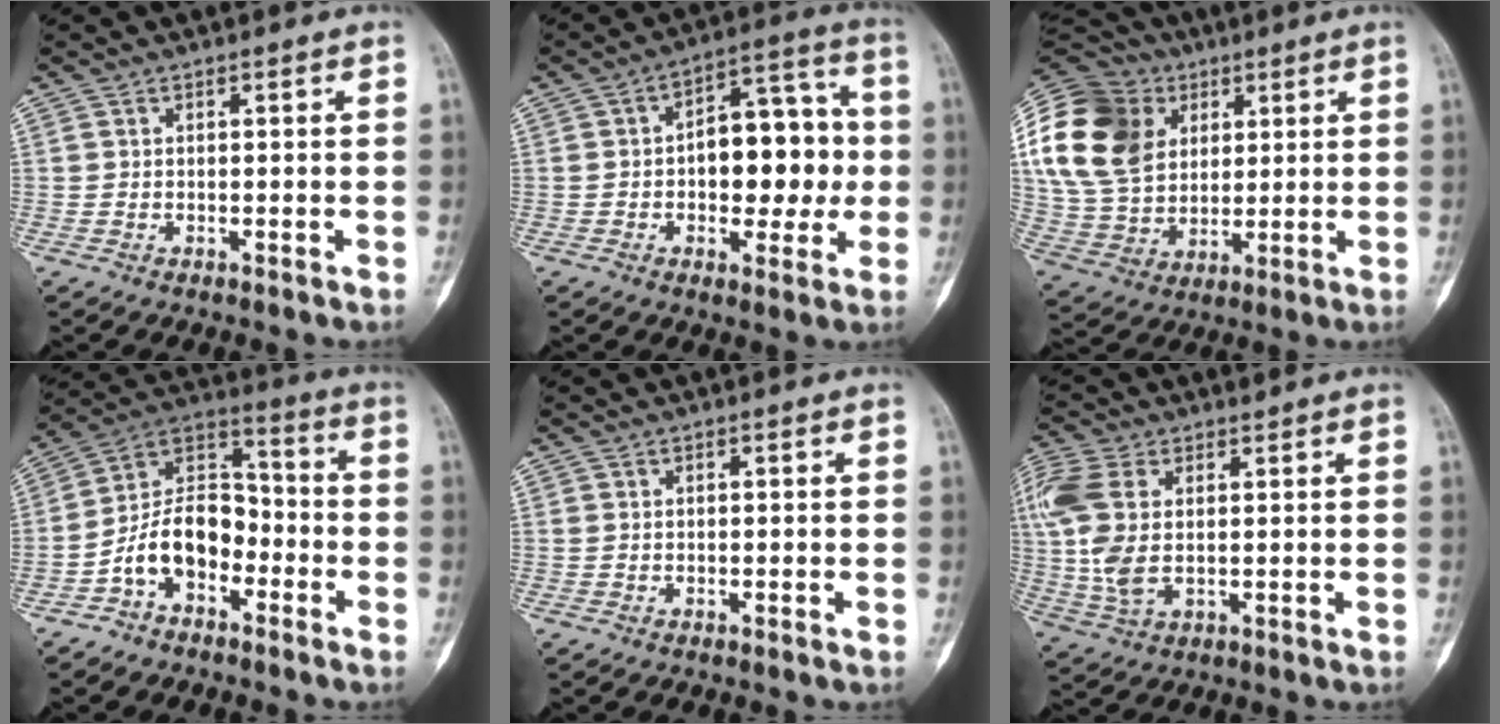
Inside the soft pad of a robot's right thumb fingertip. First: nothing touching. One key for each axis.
{"total": 15.1, "fx": -0.5, "fy": 8.8, "fz": 12.3, "tx": -0.121, "ty": 0.036, "tz": -0.009}
{"total": 24.5, "fx": 7.6, "fy": 18.3, "fz": 14.4, "tx": -0.292, "ty": 0.022, "tz": 0.147}
{"total": 12.0, "fx": -4.9, "fy": 7.7, "fz": 7.8, "tx": -0.122, "ty": 0.065, "tz": -0.099}
{"total": 0.0}
{"total": 11.4, "fx": 2.6, "fy": 6.3, "fz": 9.1, "tx": -0.239, "ty": 0.007, "tz": 0.057}